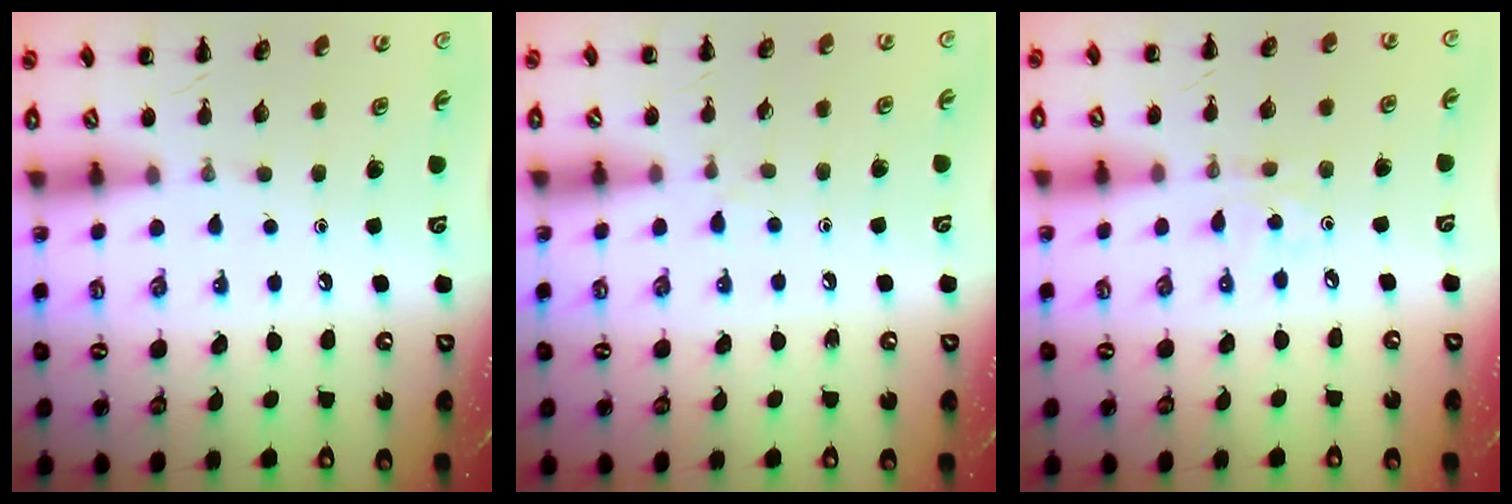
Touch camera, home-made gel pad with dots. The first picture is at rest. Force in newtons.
{"total": 5.3, "press": 4.9, "slide": 2.0}
{"total": 2.6, "press": 2.5, "slide": 0.8}